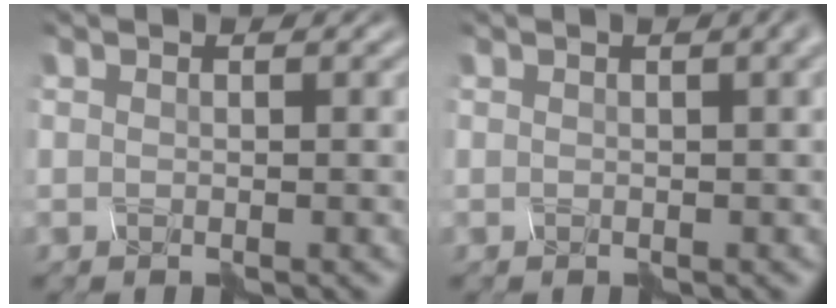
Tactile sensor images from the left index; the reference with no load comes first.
{"total": 6.2, "force": [2.9, 3.0, 4.6], "torque": [-0.006, 0.035, 0.022]}